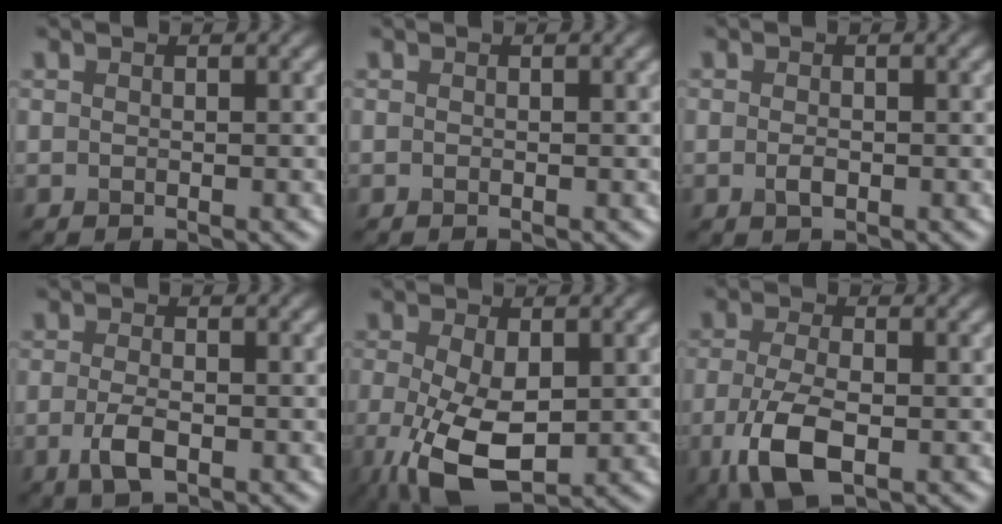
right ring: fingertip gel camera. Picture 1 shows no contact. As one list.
[{"total": 0.0}, {"total": 1.3, "force": [-0.4, 0.8, 0.9], "torque": [-0.018, -0.001, -0.008]}, {"total": 3.0, "force": [-1.1, 1.4, 2.4], "torque": [-0.052, -0.005, -0.024]}, {"total": 7.8, "force": [-1.9, 3.9, 6.5], "torque": [-0.149, -0.017, -0.031]}, {"total": 6.2, "force": [-2.0, 3.0, 5.0], "torque": [-0.123, -0.010, -0.041]}]